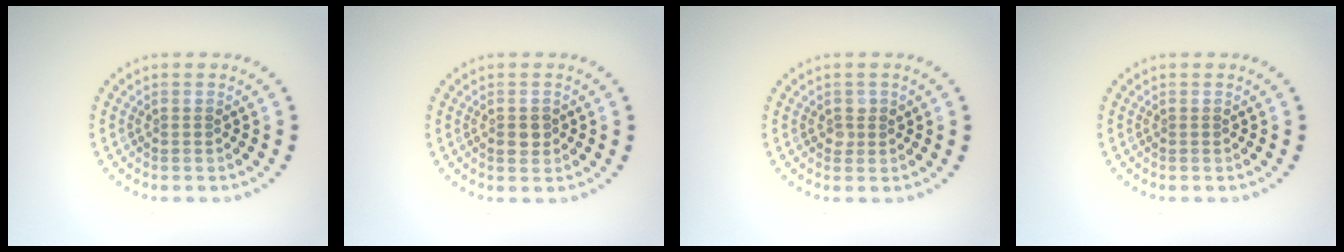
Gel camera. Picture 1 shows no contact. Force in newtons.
{"total": 1.4, "press": 1.4, "slide": 0.2}
{"total": 1.1, "press": 1.1, "slide": 0.2}
{"total": 0.0}